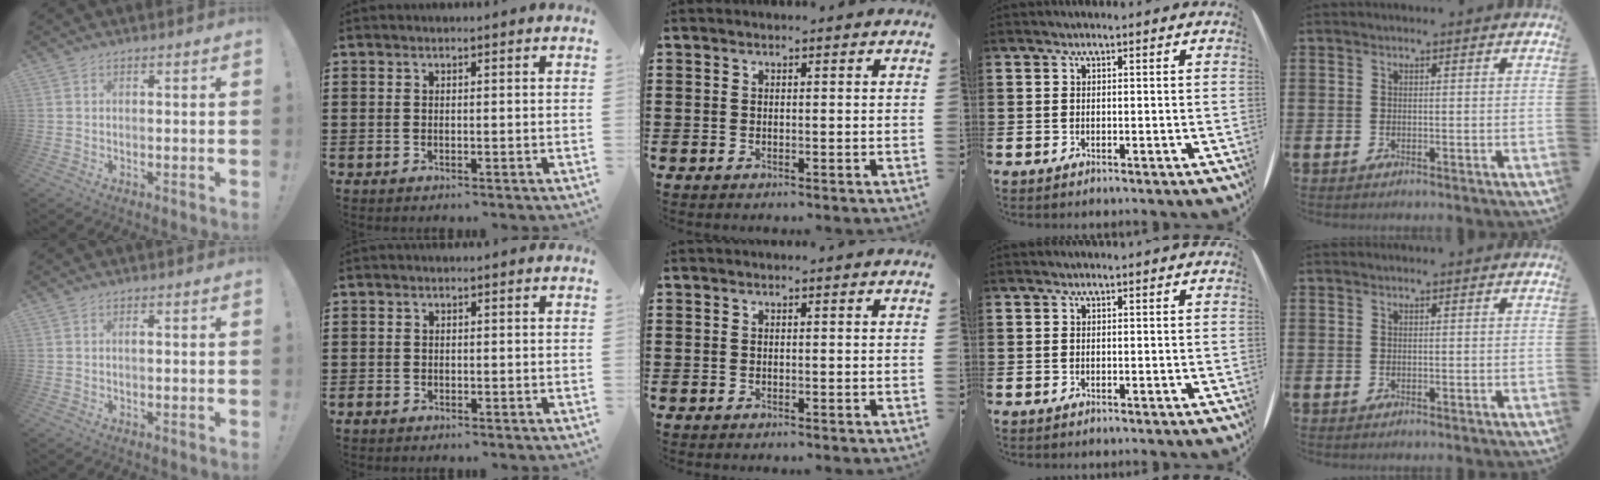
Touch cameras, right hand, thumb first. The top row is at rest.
{"thumb": {"total": 0.6, "force": [0.1, 0.1, 0.5], "torque": [-0.004, -0.001, 0.000]}, "index": {"total": 0.7, "force": [-0.5, 0.5, 0.2], "torque": [-0.005, -0.002, -0.011]}}